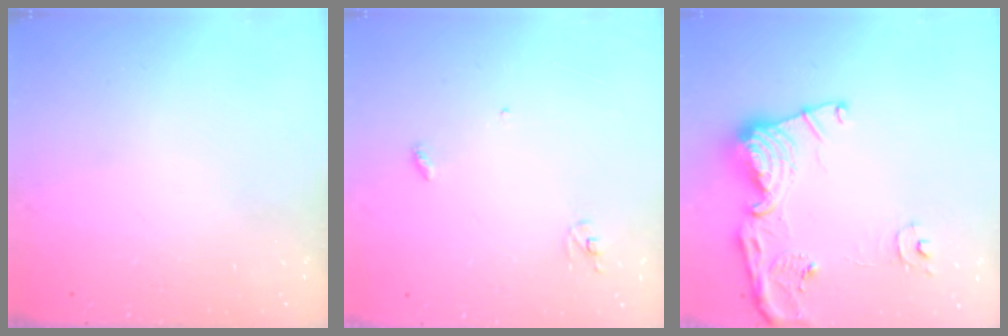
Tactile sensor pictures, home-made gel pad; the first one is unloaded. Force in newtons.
{"total": 2.9, "press": 2.9, "slide": 0.2}
{"total": 16.3, "press": 16.2, "slide": 1.5}